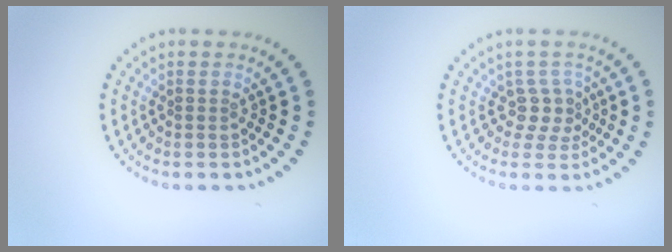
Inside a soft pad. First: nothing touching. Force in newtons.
{"total": 2.2, "press": 1.7, "slide": 1.4}